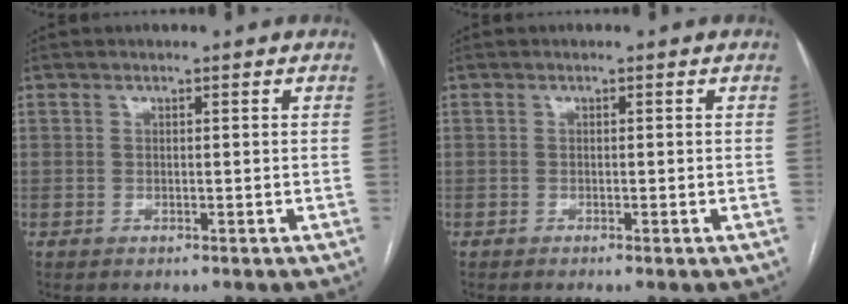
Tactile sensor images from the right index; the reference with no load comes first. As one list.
[{"total": 0.8, "force": [-0.3, 0.0, 0.7], "torque": [-0.011, -0.001, -0.003]}]